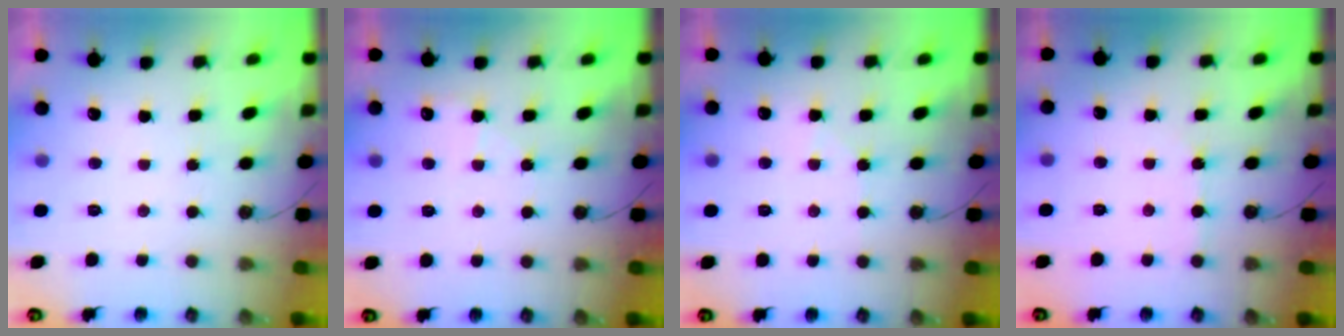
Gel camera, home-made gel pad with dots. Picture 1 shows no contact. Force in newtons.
{"total": 5.3, "press": 5.2, "slide": 0.7}
{"total": 4.0, "press": 4.0, "slide": 0.7}
{"total": 2.8, "press": 2.8, "slide": 0.4}